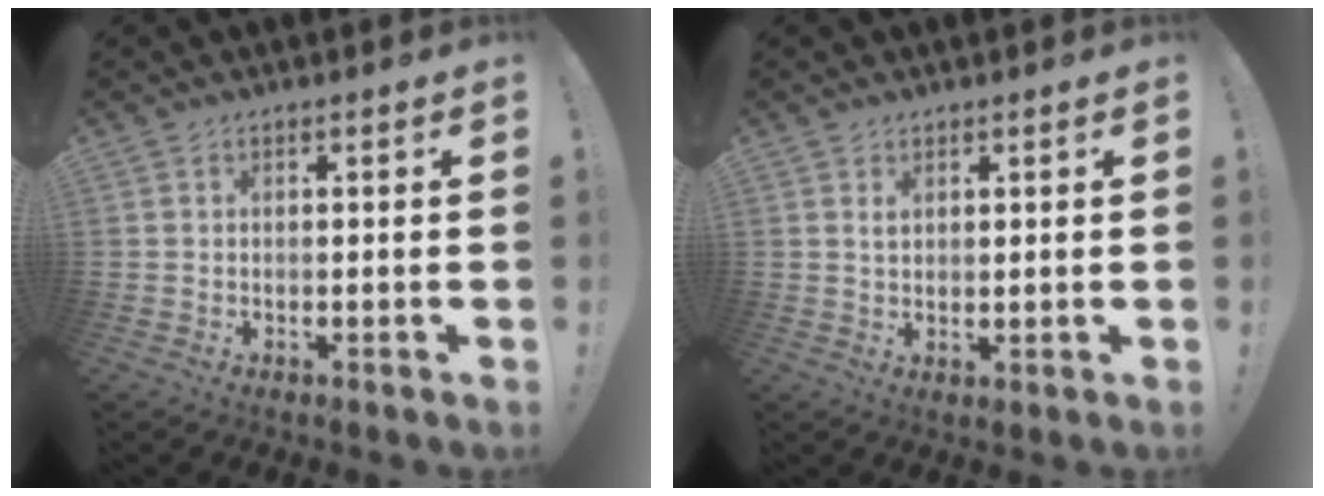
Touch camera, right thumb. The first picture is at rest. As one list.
[{"total": 1.8, "force": [1.2, 1.0, 0.9], "torque": [-0.012, -0.004, 0.021]}]